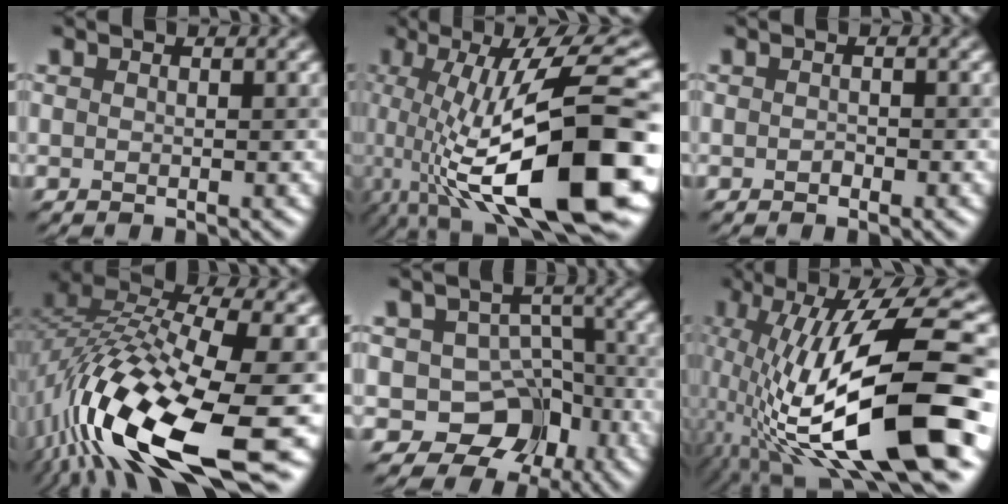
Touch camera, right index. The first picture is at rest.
{"total": 16.0, "force": [-3.0, 4.4, 15.1], "torque": [-0.233, 0.011, -0.048]}
{"total": 0.6, "force": [-0.3, 0.4, 0.4], "torque": [-0.006, 0.001, -0.005]}
{"total": 16.3, "force": [-6.3, 5.1, 14.2], "torque": [-0.283, -0.002, -0.112]}
{"total": 8.6, "force": [-4.3, 6.7, 3.4], "torque": [-0.024, 0.009, -0.077]}
{"total": 16.2, "force": [-3.9, 4.3, 15.1], "torque": [-0.262, 0.012, -0.066]}